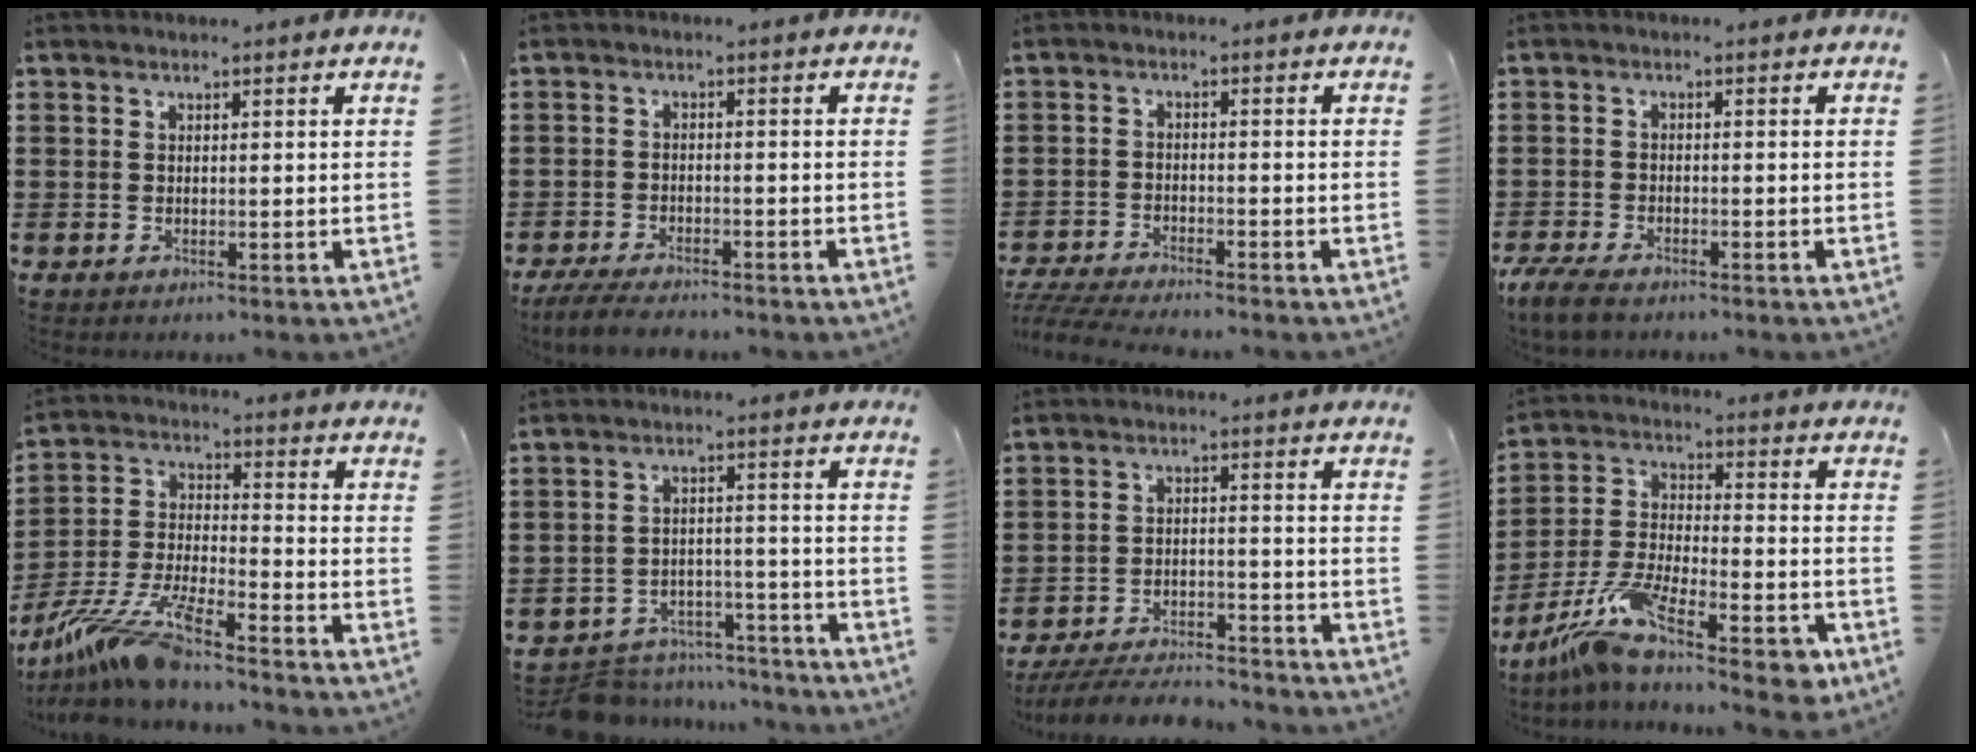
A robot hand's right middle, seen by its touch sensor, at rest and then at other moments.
{"total": 3.8, "force": [-3.7, 0.6, 1.0], "torque": [-0.031, -0.004, -0.079]}
{"total": 4.2, "force": [-4.1, 0.0, 1.0], "torque": [-0.038, -0.012, -0.090]}
{"total": 3.2, "force": [-2.7, 0.7, 1.5], "torque": [-0.047, -0.004, -0.060]}
{"total": 11.4, "force": [-9.8, 0.3, 5.8], "torque": [-0.139, -0.003, -0.202]}
{"total": 6.4, "force": [-6.3, 1.2, 0.5], "torque": [-0.016, 0.016, -0.129]}
{"total": 5.8, "force": [-5.6, 0.7, 1.4], "torque": [-0.032, 0.002, -0.113]}
{"total": 11.2, "force": [-8.1, 2.5, 7.3], "torque": [-0.148, 0.015, -0.158]}